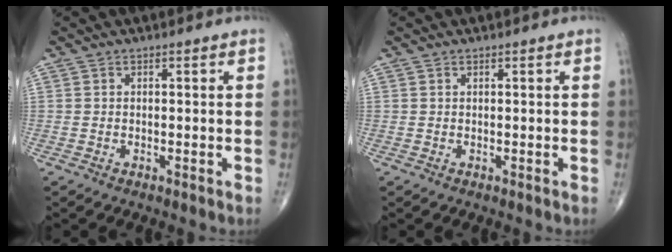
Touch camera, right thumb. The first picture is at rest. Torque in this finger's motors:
{"motor_torque": [-0.07, 0.13, -0.21, -0.06, 0.01]}